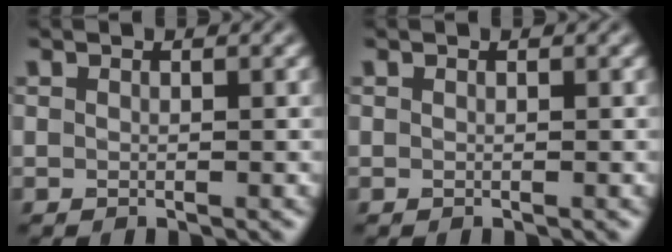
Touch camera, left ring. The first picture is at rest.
{"total": 0.0}